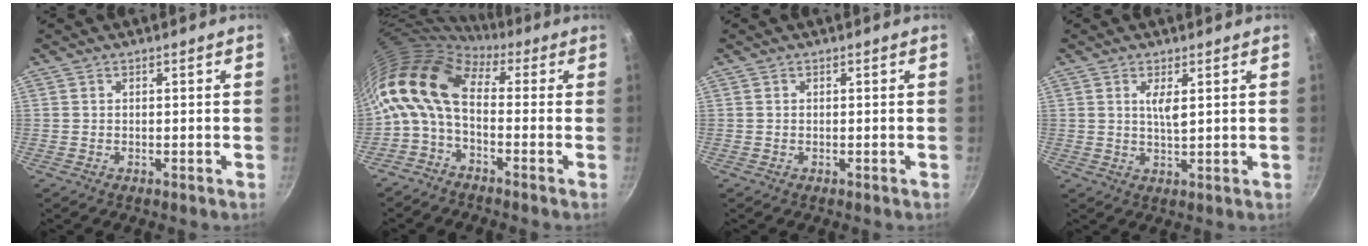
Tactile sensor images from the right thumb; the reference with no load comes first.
{"total": 12.1, "force": [0.4, 6.9, 9.9], "torque": [-0.192, 0.024, -0.012]}
{"total": 0.0}
{"total": 3.3, "force": [1.1, 0.9, 3.0], "torque": [-0.055, -0.008, 0.023]}